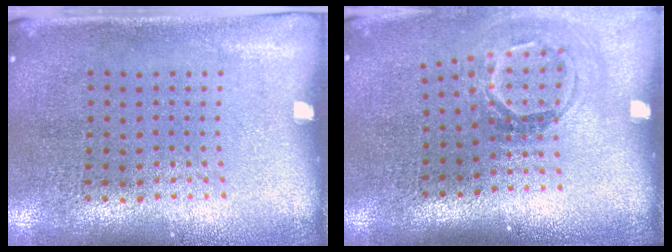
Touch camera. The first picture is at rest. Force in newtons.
{"total": 1.8, "press": 1.2, "slide": 1.3}